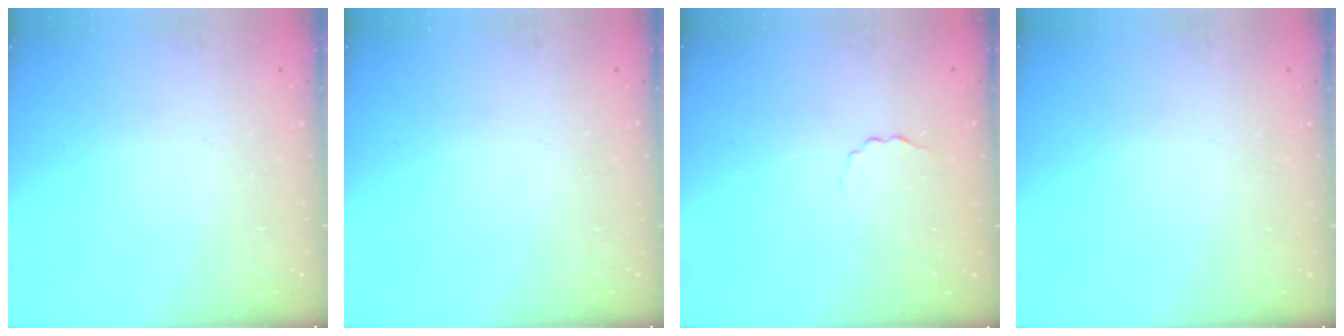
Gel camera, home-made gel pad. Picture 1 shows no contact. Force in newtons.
{"total": 0.0}
{"total": 1.5, "press": 1.4, "slide": 0.5}
{"total": 0.0}